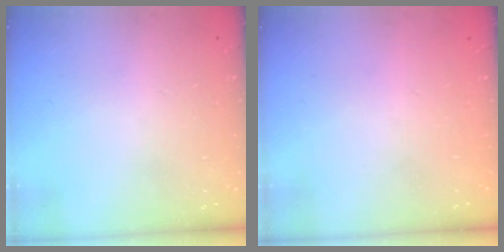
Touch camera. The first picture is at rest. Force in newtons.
{"total": 0.0}